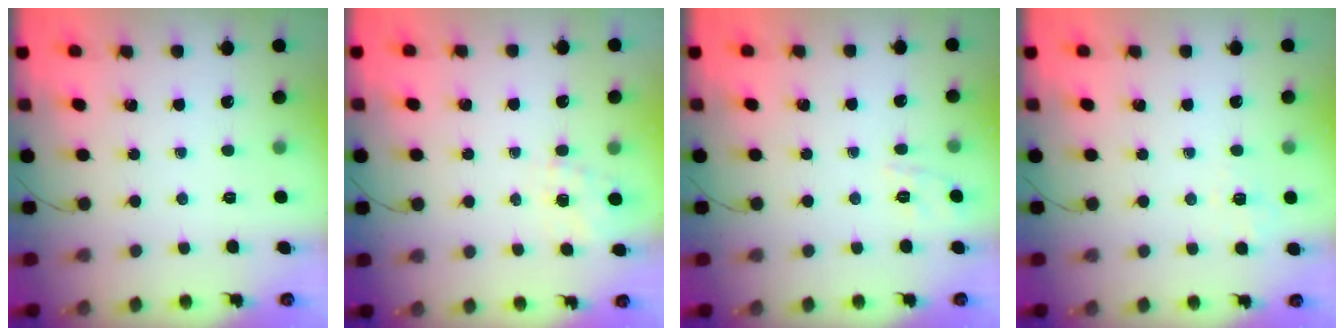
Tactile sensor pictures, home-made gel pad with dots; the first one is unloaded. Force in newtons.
{"total": 1.4, "press": 0.8, "slide": 1.1}
{"total": 1.9, "press": 0.2, "slide": 1.9}
{"total": 2.2, "press": 1.3, "slide": 1.8}